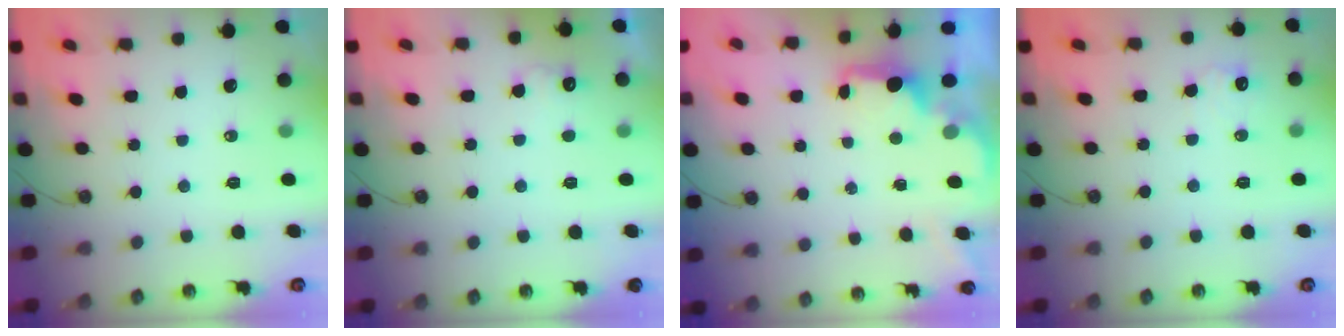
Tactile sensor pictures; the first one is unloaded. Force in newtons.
{"total": 5.3, "press": 5.1, "slide": 1.2}
{"total": 1.7, "press": 1.6, "slide": 0.7}
{"total": 7.9, "press": 7.8, "slide": 1.4}